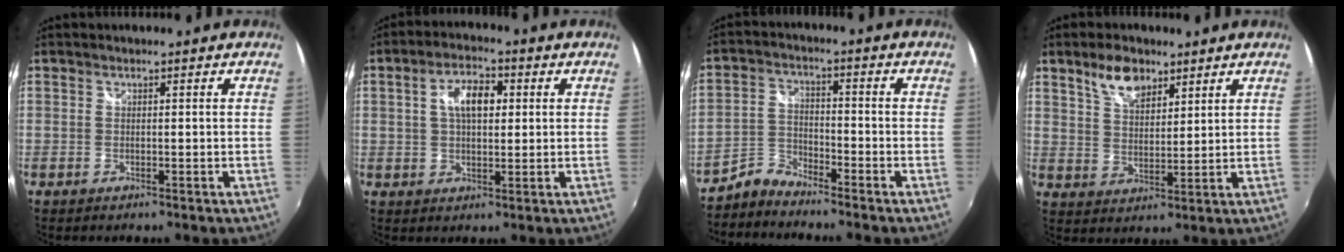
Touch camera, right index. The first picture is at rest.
{"total": 7.0, "force": [1.5, 3.7, 5.7], "torque": [-0.101, 0.015, 0.025]}
{"total": 4.6, "force": [-4.4, 1.2, 0.6], "torque": [-0.014, 0.011, -0.096]}
{"total": 7.2, "force": [4.8, 3.5, 4.1], "torque": [-0.070, 0.009, 0.090]}